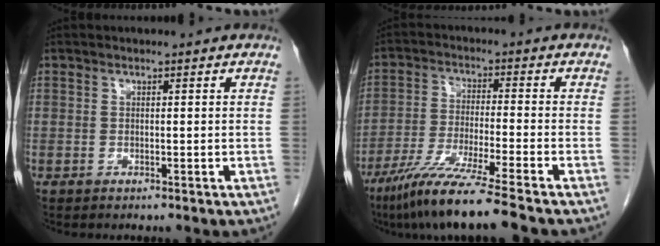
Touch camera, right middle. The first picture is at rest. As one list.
[{"total": 11.6, "force": [-8.8, -1.3, 7.5], "torque": [-0.132, -0.043, -0.154]}]